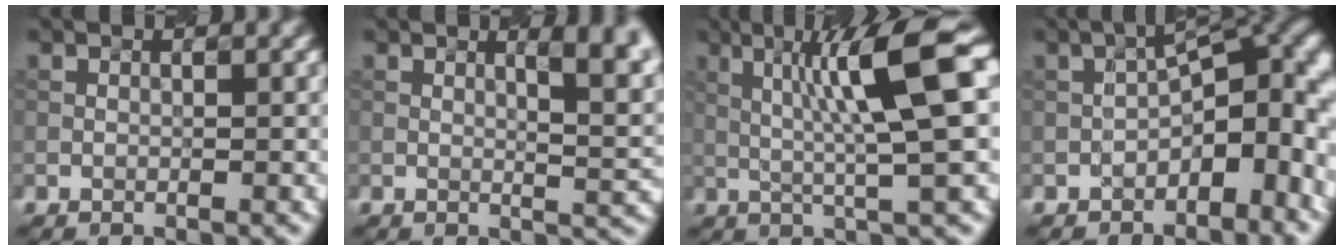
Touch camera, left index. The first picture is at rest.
{"total": 5.2, "force": [2.1, 1.7, 4.5], "torque": [-0.037, 0.006, 0.033]}
{"total": 8.6, "force": [1.4, 0.9, 8.4], "torque": [-0.134, 0.015, 0.032]}
{"total": 7.5, "force": [-1.8, 3.7, 6.2], "torque": [-0.076, 0.017, -0.030]}